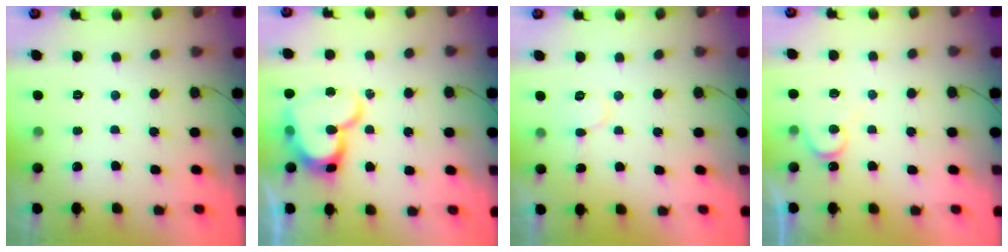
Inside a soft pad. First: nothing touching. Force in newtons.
{"total": 15.7, "press": 15.6, "slide": 1.1}
{"total": 5.9, "press": 5.8, "slide": 0.4}
{"total": 5.4, "press": 5.4, "slide": 0.6}